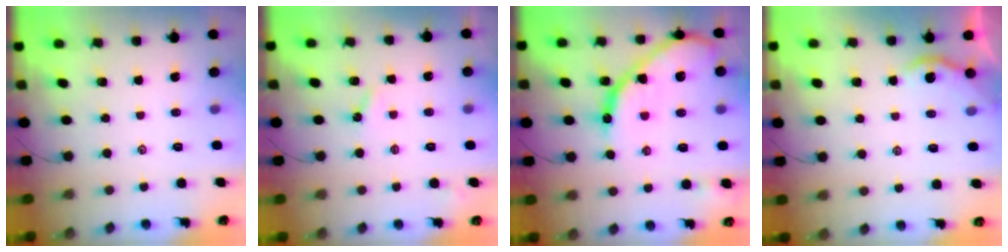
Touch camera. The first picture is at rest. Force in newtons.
{"total": 2.9, "press": 2.8, "slide": 0.3}
{"total": 19.2, "press": 19.1, "slide": 1.7}
{"total": 2.2, "press": 2.2, "slide": 0.2}